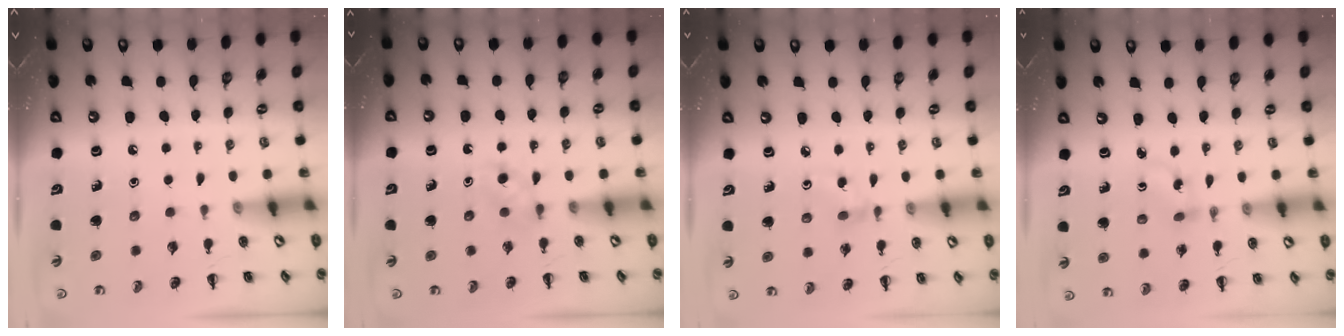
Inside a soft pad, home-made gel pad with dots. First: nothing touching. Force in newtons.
{"total": 2.9, "press": 2.7, "slide": 1.1}
{"total": 2.9, "press": 2.8, "slide": 0.8}
{"total": 2.1, "press": 1.9, "slide": 0.9}